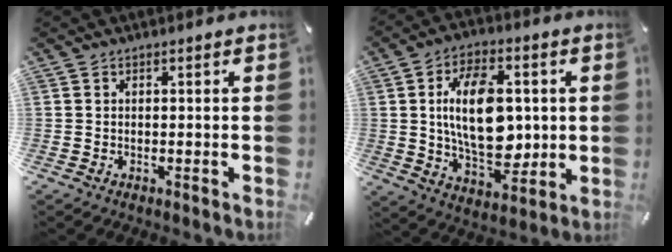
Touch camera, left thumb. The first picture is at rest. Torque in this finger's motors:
{"motor_torque": [0.06, 2.39, 1.57, -1.20, 0.49]}